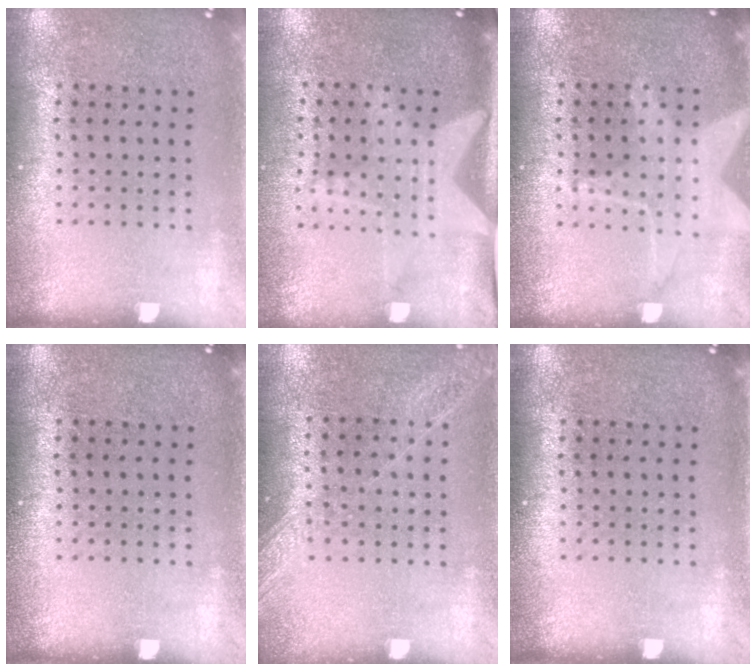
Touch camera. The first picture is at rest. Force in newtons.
{"total": 1.5, "press": 1.4, "slide": 0.5}
{"total": 1.4, "press": 1.4, "slide": 0.4}
{"total": 0.0}
{"total": 1.2, "press": 1.2, "slide": 0.2}
{"total": 0.0}